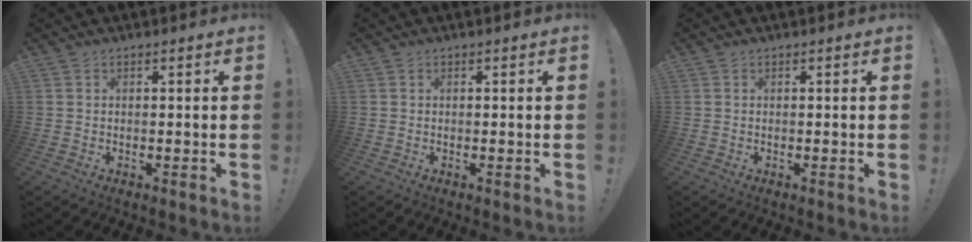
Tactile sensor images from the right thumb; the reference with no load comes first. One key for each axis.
{"total": 0.0}
{"total": 0.0}